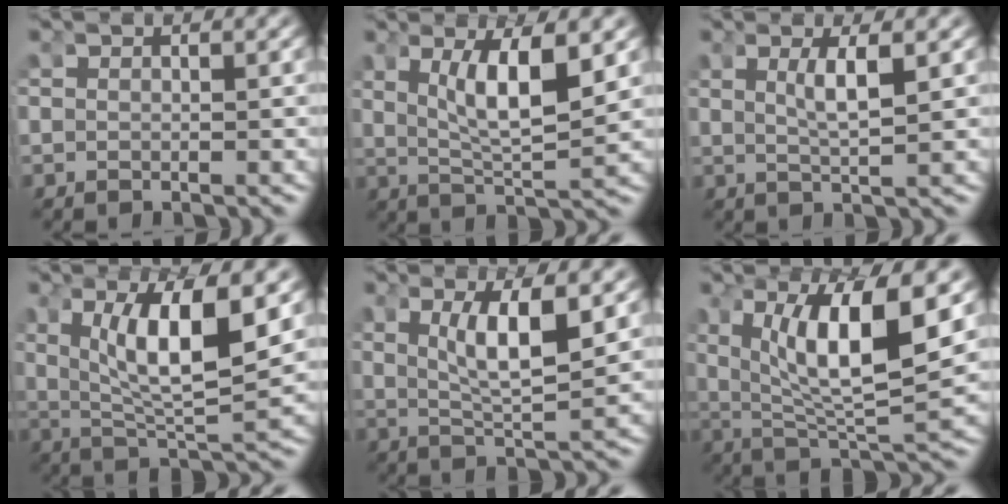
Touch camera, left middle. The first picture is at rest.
{"total": 5.7, "force": [1.6, 1.3, 5.3], "torque": [-0.088, -0.015, 0.041]}
{"total": 2.5, "force": [0.8, -0.5, 2.3], "torque": [-0.044, -0.008, 0.025]}
{"total": 8.2, "force": [2.6, 2.7, 7.4], "torque": [-0.132, -0.008, 0.052]}
{"total": 5.1, "force": [1.4, 0.9, 4.8], "torque": [-0.081, -0.015, 0.038]}
{"total": 10.1, "force": [2.9, 4.0, 8.8], "torque": [-0.163, -0.007, 0.058]}